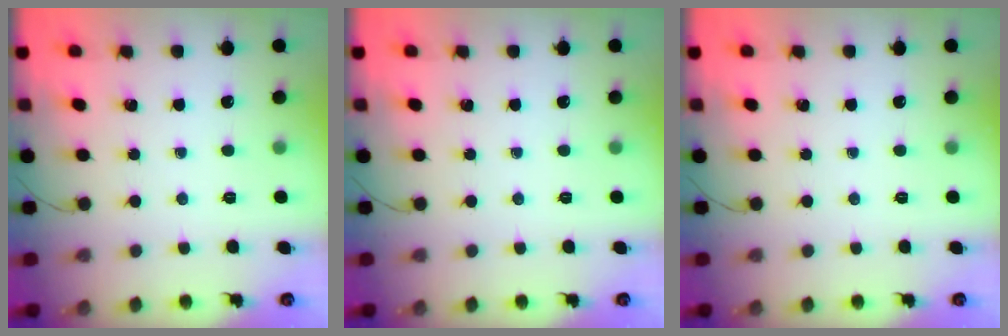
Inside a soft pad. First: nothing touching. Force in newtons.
{"total": 0.0}
{"total": 0.0}